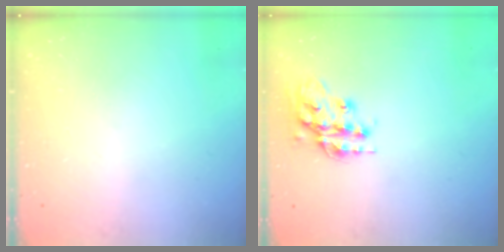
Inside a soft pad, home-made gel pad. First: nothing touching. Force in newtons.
{"total": 15.4, "press": 15.4, "slide": 1.0}